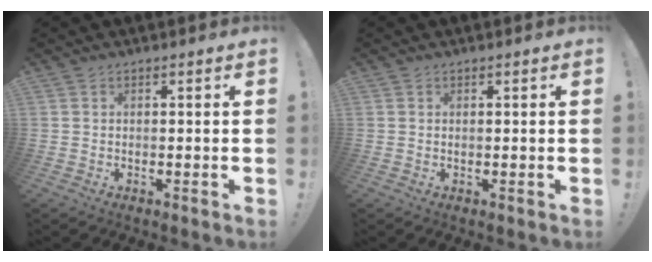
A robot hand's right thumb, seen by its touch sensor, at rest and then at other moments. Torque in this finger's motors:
{"motor_torque": [-0.36, -0.24, -0.16, 0.07, 0.00]}